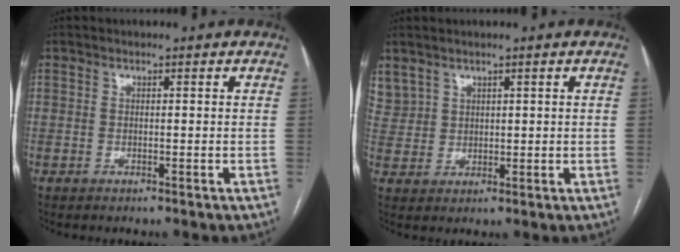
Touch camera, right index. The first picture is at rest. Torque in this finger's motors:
{"motor_torque": [-0.37, 0.19, -0.05, 0.00]}